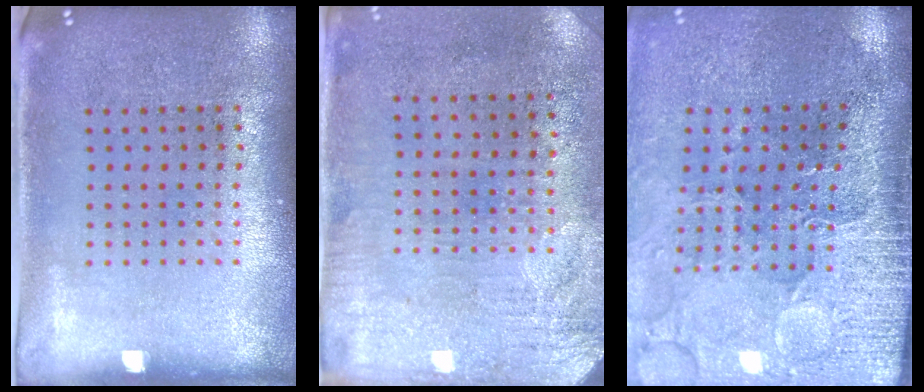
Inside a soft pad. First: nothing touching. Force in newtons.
{"total": 3.3, "press": 2.7, "slide": 1.8}
{"total": 3.5, "press": 3.4, "slide": 1.1}